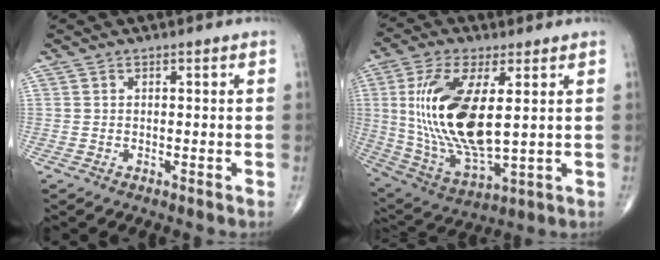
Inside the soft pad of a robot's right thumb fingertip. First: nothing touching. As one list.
[{"total": 19.8, "force": [2.8, 8.3, 17.8], "torque": [-0.362, -0.021, 0.062]}]